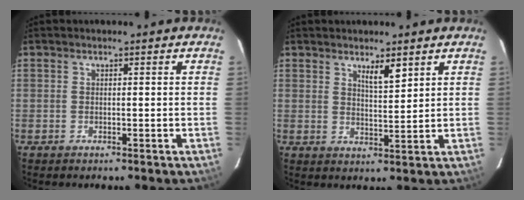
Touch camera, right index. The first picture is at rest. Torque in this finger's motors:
{"motor_torque": [0.06, 0.05, 0.07, 0.05]}